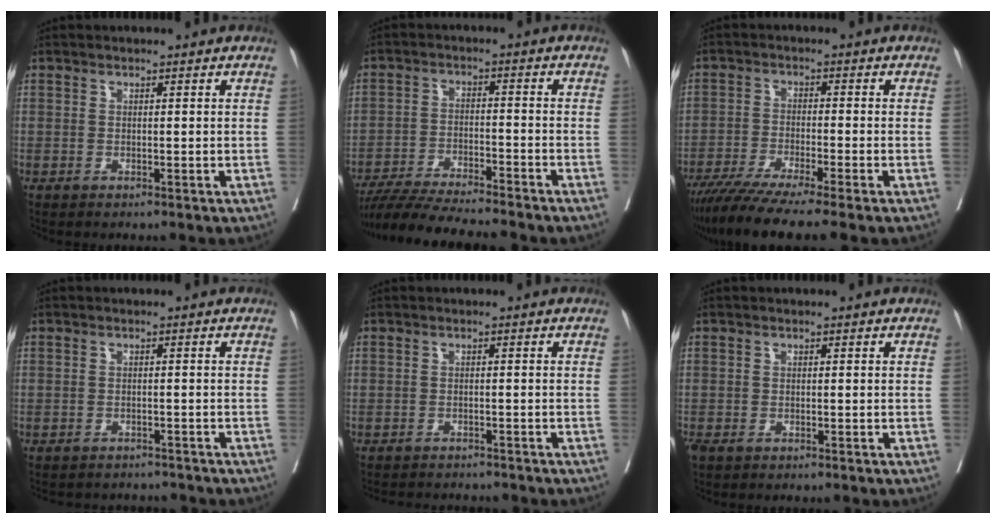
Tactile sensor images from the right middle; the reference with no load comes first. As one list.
[{"total": 12.1, "force": [-10.9, -0.3, 5.2], "torque": [-0.078, -0.019, -0.179]}, {"total": 10.3, "force": [-8.3, -0.9, 6.1], "torque": [-0.086, -0.031, -0.135]}, {"total": 6.4, "force": [-6.1, 1.7, 0.8], "torque": [-0.008, 0.006, -0.072]}, {"total": 6.7, "force": [-6.4, 1.2, 1.6], "torque": [-0.015, -0.004, -0.082]}, {"total": 2.5, "force": [-1.8, 1.2, 1.3], "torque": [-0.027, -0.006, -0.028]}]